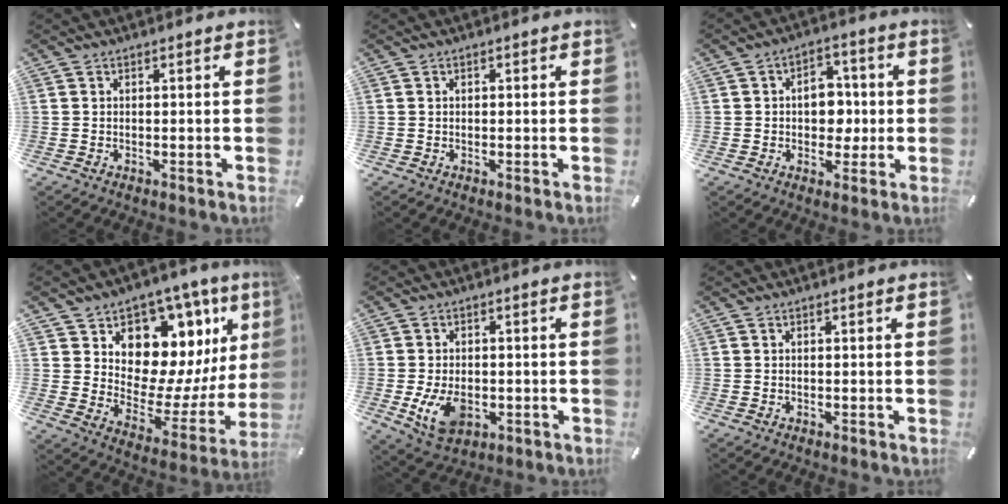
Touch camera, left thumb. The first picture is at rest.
{"total": 0.6, "force": [0.0, 0.5, 0.4], "torque": [-0.008, 0.002, -0.002]}
{"total": 8.5, "force": [0.0, 6.6, 5.3], "torque": [-0.066, 0.009, -0.004]}
{"total": 12.7, "force": [7.1, 9.0, 5.4], "torque": [-0.068, -0.098, 0.131]}
{"total": 8.4, "force": [-1.8, 5.7, 5.8], "torque": [-0.117, -0.004, -0.033]}
{"total": 0.0}